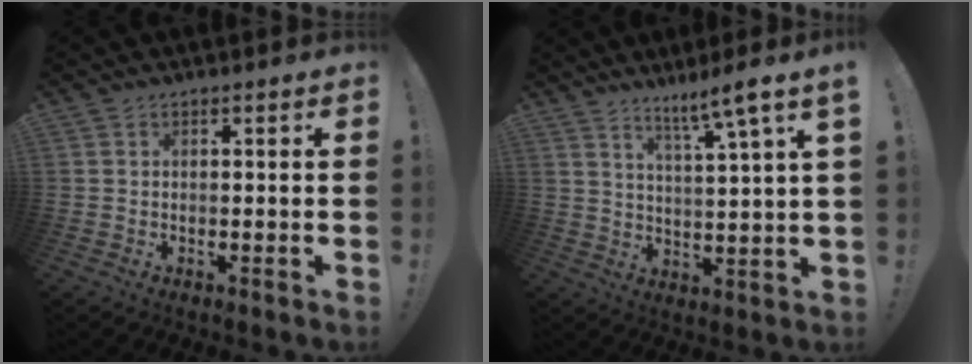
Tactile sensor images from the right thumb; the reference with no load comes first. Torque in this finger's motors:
{"motor_torque": [0.06, 0.08, 0.22, 0.19, 0.10]}